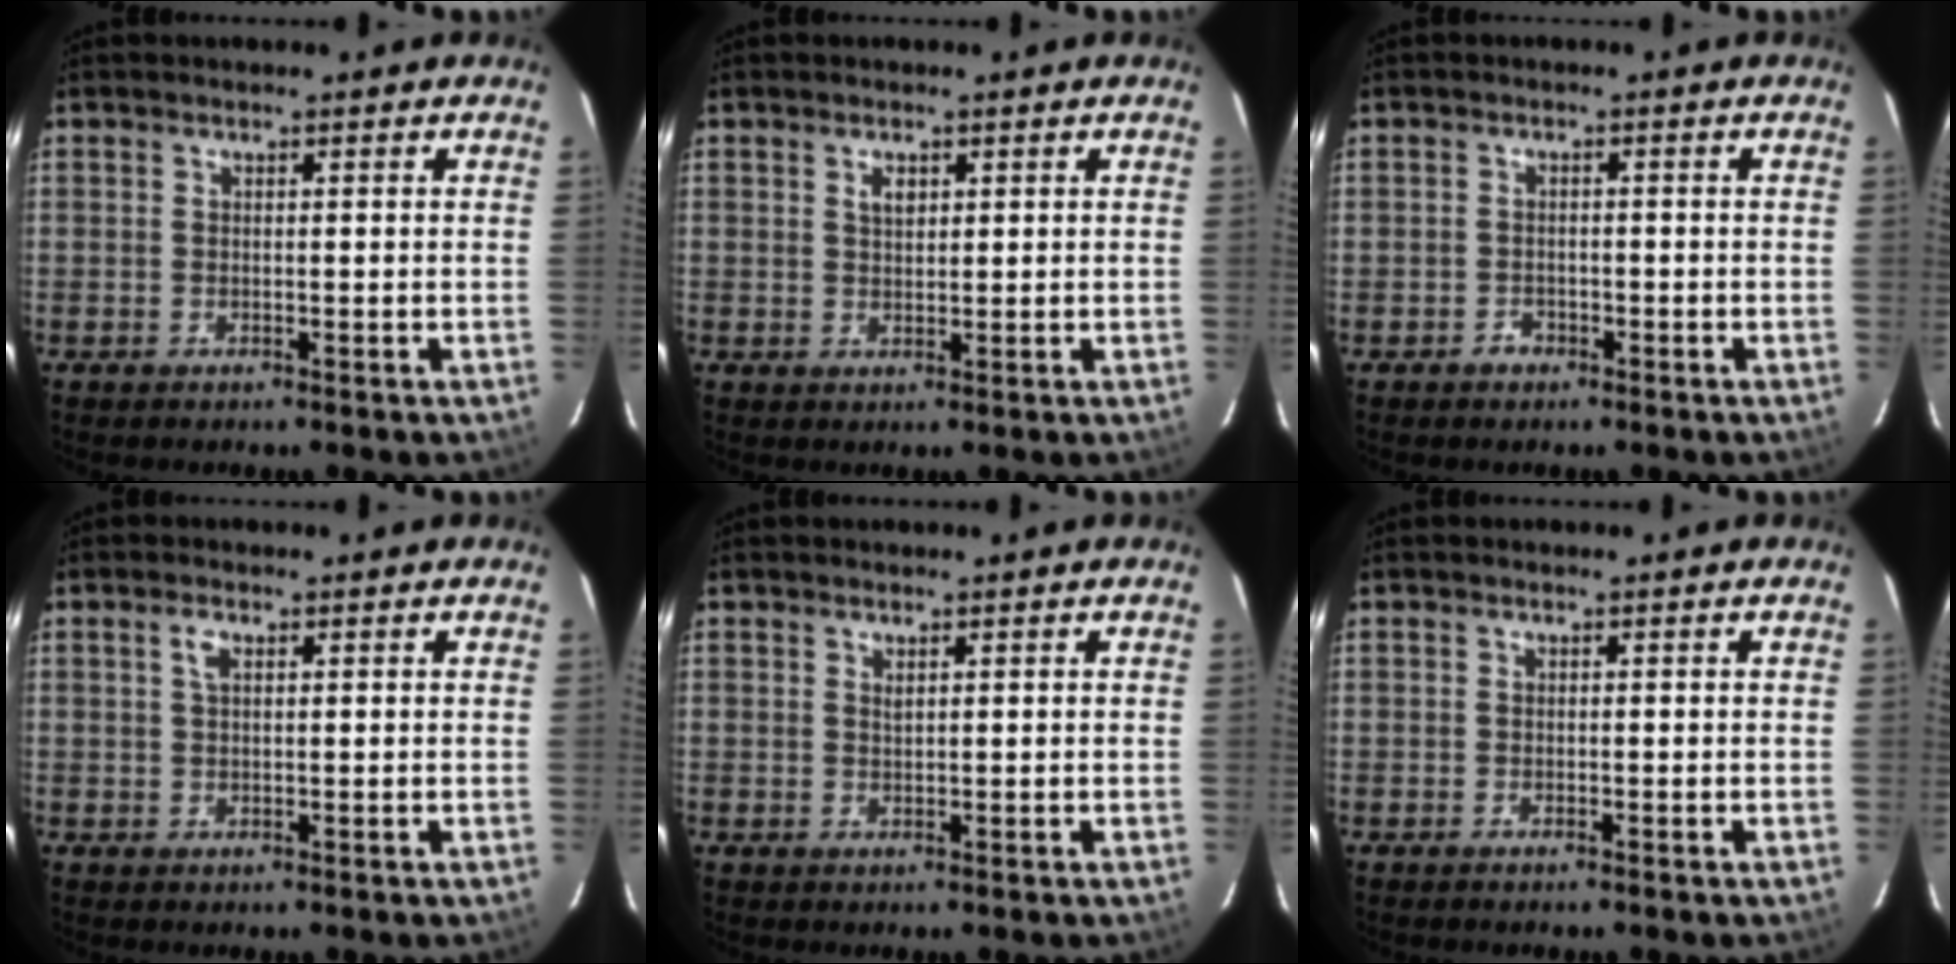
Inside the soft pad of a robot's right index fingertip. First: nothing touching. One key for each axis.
{"total": 2.1, "fx": 0.9, "fy": 1.3, "fz": 1.4, "tx": -0.022, "ty": 0.003, "tz": 0.016}
{"total": 2.1, "fx": -1.2, "fy": 1.7, "fz": 0.1, "tx": -0.004, "ty": 0.008, "tz": -0.018}
{"total": 1.7, "fx": 0.7, "fy": 0.9, "fz": 1.3, "tx": -0.027, "ty": 0.004, "tz": 0.011}
{"total": 0.6, "fx": 0.5, "fy": 0.1, "fz": 0.4, "tx": -0.008, "ty": 0.001, "tz": 0.009}
{"total": 0.0}